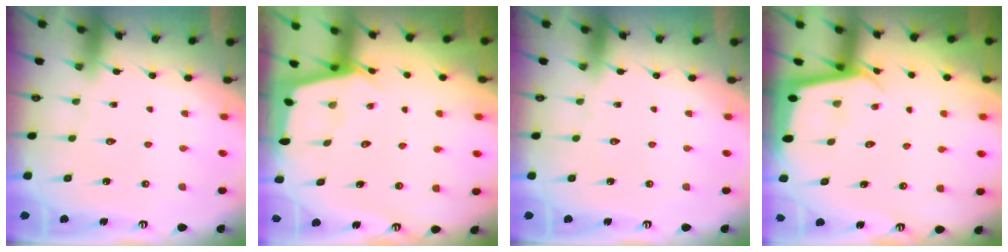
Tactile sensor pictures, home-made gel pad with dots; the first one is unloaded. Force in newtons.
{"total": 2.4, "press": 2.4, "slide": 0.3}
{"total": 0.0}
{"total": 2.3, "press": 2.3, "slide": 0.1}